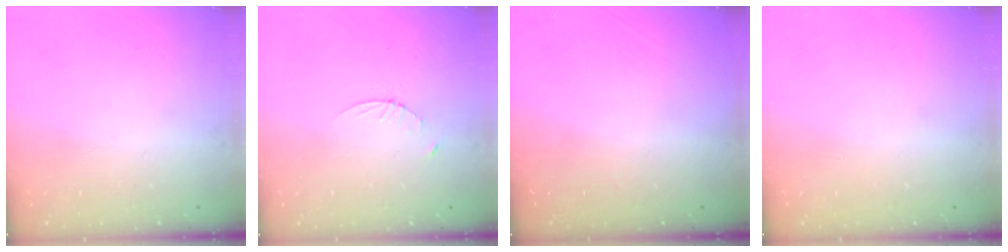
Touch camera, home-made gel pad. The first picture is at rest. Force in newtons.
{"total": 2.3, "press": 2.3, "slide": 0.3}
{"total": 0.0}
{"total": 0.0}